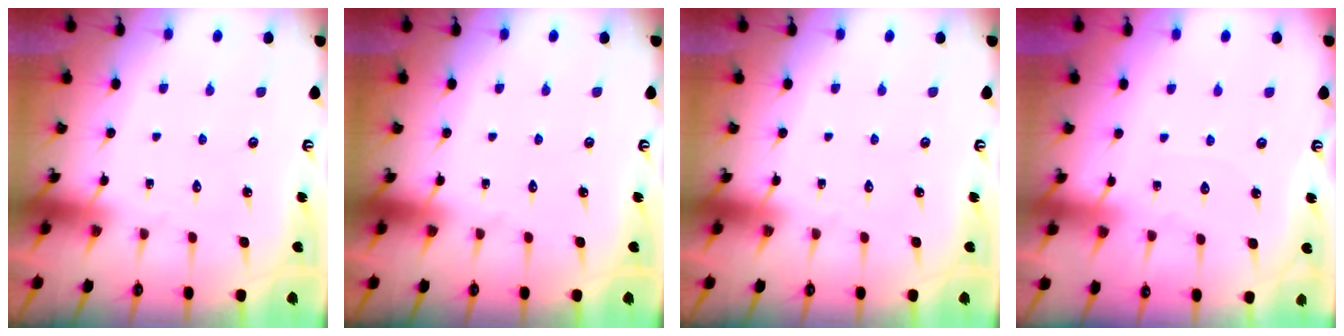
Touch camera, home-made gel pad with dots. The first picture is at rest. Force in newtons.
{"total": 0.0}
{"total": 0.0}
{"total": 2.3, "press": 2.3, "slide": 0.3}